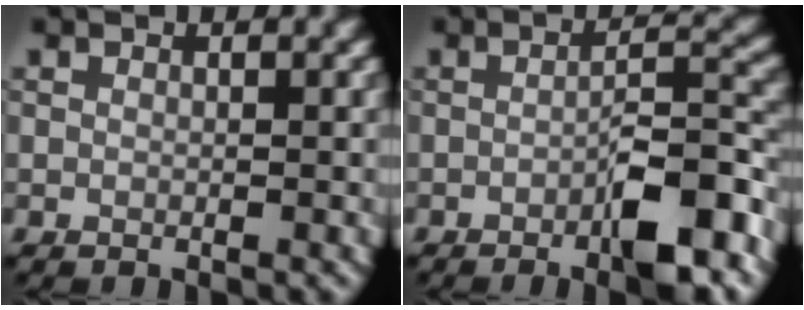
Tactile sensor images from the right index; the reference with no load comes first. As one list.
[{"total": 6.9, "force": [-3.3, 1.7, 5.8], "torque": [-0.085, 0.015, -0.049]}]